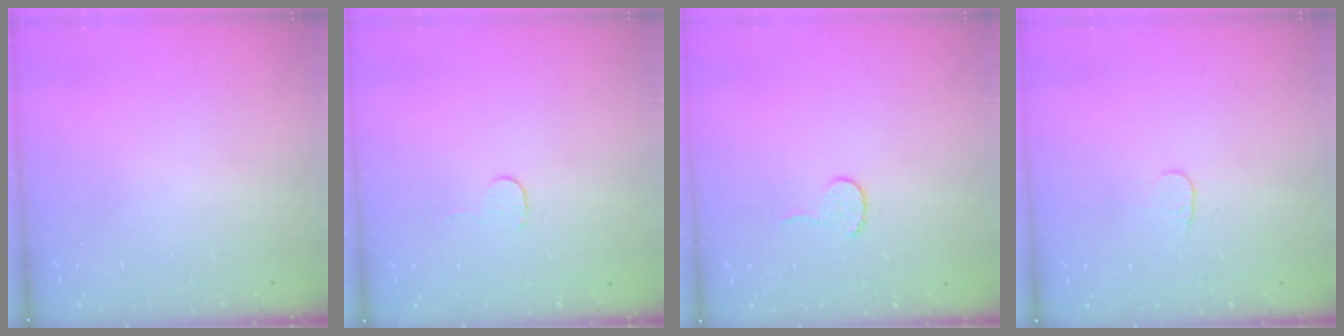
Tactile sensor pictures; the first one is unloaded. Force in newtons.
{"total": 2.7, "press": 2.7, "slide": 0.2}
{"total": 3.7, "press": 3.7, "slide": 0.4}
{"total": 3.6, "press": 3.6, "slide": 0.3}